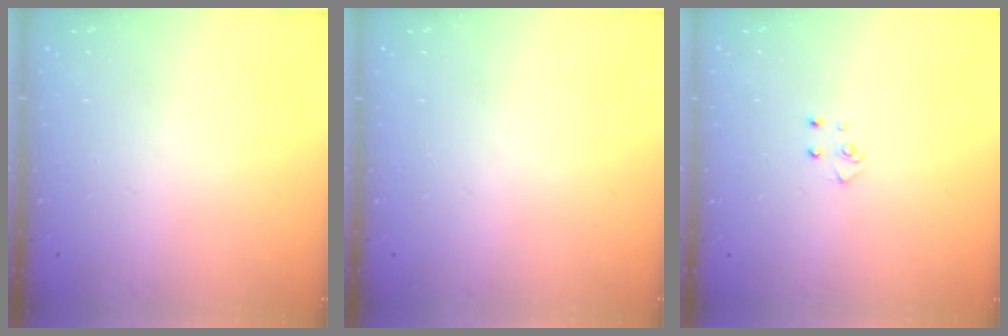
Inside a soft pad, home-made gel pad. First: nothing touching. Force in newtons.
{"total": 0.0}
{"total": 4.5, "press": 4.4, "slide": 0.5}